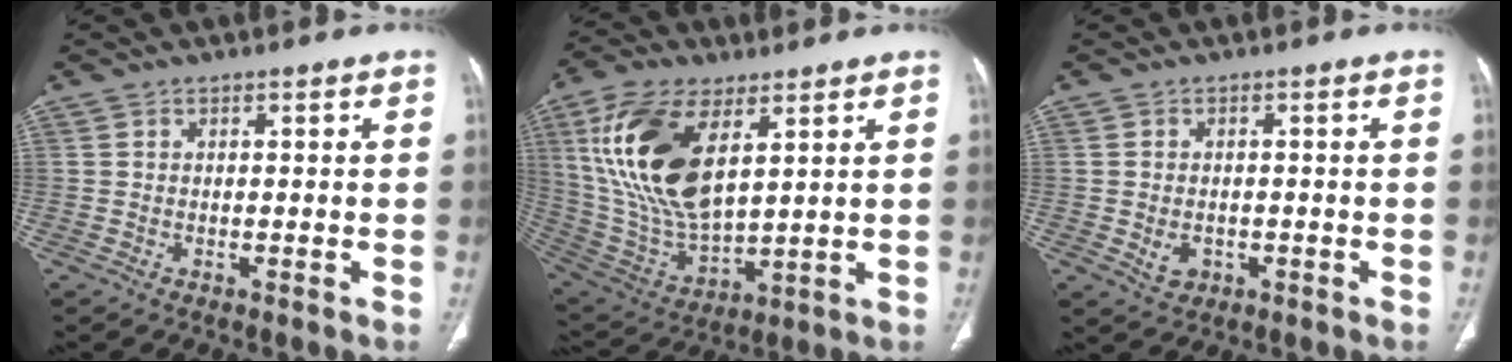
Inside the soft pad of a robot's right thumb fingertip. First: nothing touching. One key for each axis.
{"total": 20.4, "fx": 7.3, "fy": 10.0, "fz": 16.2, "tx": -0.318, "ty": -0.027, "tz": 0.149}
{"total": 3.3, "fx": -0.8, "fy": 2.5, "fz": 1.9, "tx": -0.027, "ty": 0.002, "tz": -0.005}